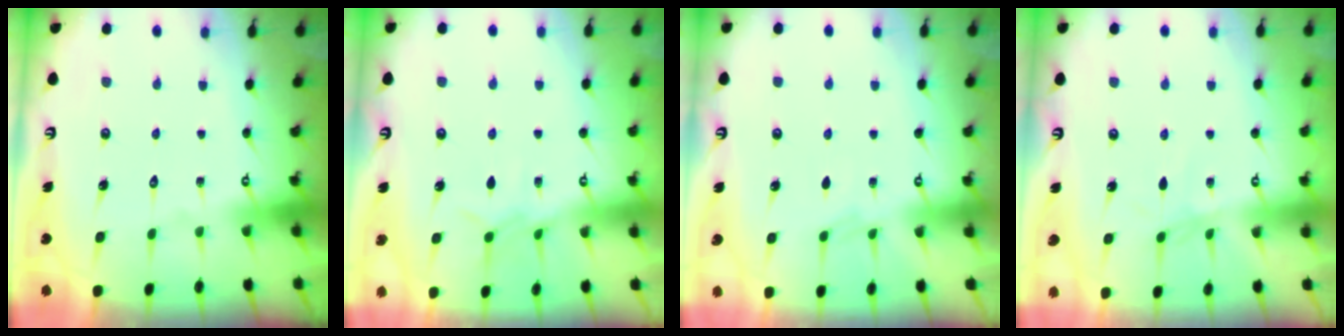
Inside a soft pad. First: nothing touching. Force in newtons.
{"total": 6.0, "press": 5.9, "slide": 0.7}
{"total": 1.5, "press": 1.4, "slide": 0.3}
{"total": 1.4, "press": 1.3, "slide": 0.4}